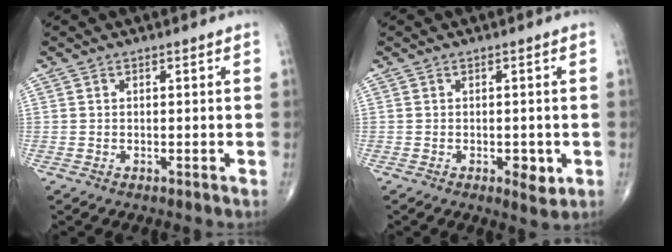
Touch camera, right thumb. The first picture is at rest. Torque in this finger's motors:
{"motor_torque": [1.91, 0.94, 1.13, -1.40, 0.19]}